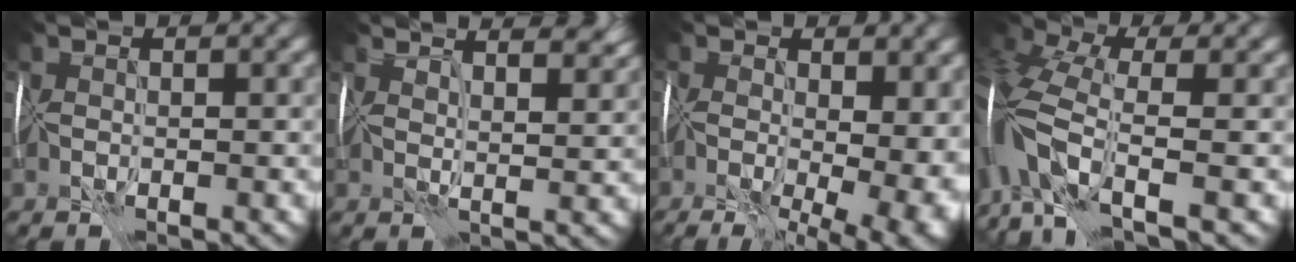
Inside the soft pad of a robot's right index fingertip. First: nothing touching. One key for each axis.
{"total": 7.6, "fx": 5.9, "fy": 2.7, "fz": 4.0, "tx": -0.034, "ty": 0.043, "tz": 0.063}
{"total": 13.9, "fx": -3.1, "fy": 7.7, "fz": 11.1, "tx": -0.128, "ty": 0.005, "tz": -0.006}
{"total": 8.6, "fx": -2.7, "fy": 4.5, "fz": 6.8, "tx": -0.159, "ty": 0.004, "tz": -0.063}